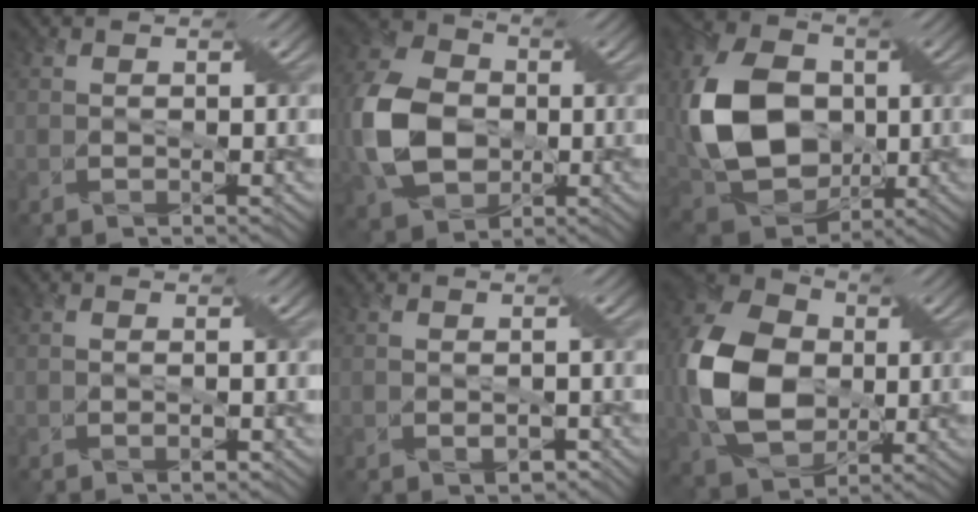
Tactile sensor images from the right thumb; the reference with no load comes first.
{"total": 11.1, "force": [-1.8, 8.3, 7.2], "torque": [-0.200, 0.005, -0.042]}
{"total": 13.2, "force": [-0.1, 9.5, 9.2], "torque": [-0.228, -0.004, 0.000]}
{"total": 1.2, "force": [-0.7, 0.1, 1.0], "torque": [-0.021, -0.010, -0.007]}
{"total": 2.0, "force": [-1.1, 1.3, 1.2], "torque": [-0.025, -0.009, -0.011]}
{"total": 12.9, "force": [-0.9, 9.2, 9.0], "torque": [-0.238, 0.007, -0.019]}